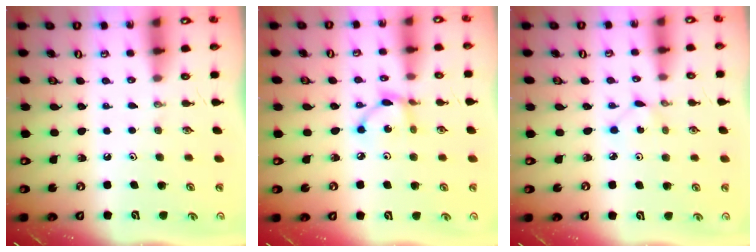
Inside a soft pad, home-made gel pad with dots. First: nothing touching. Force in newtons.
{"total": 6.2, "press": 6.2, "slide": 0.6}
{"total": 1.2, "press": 1.2, "slide": 0.2}